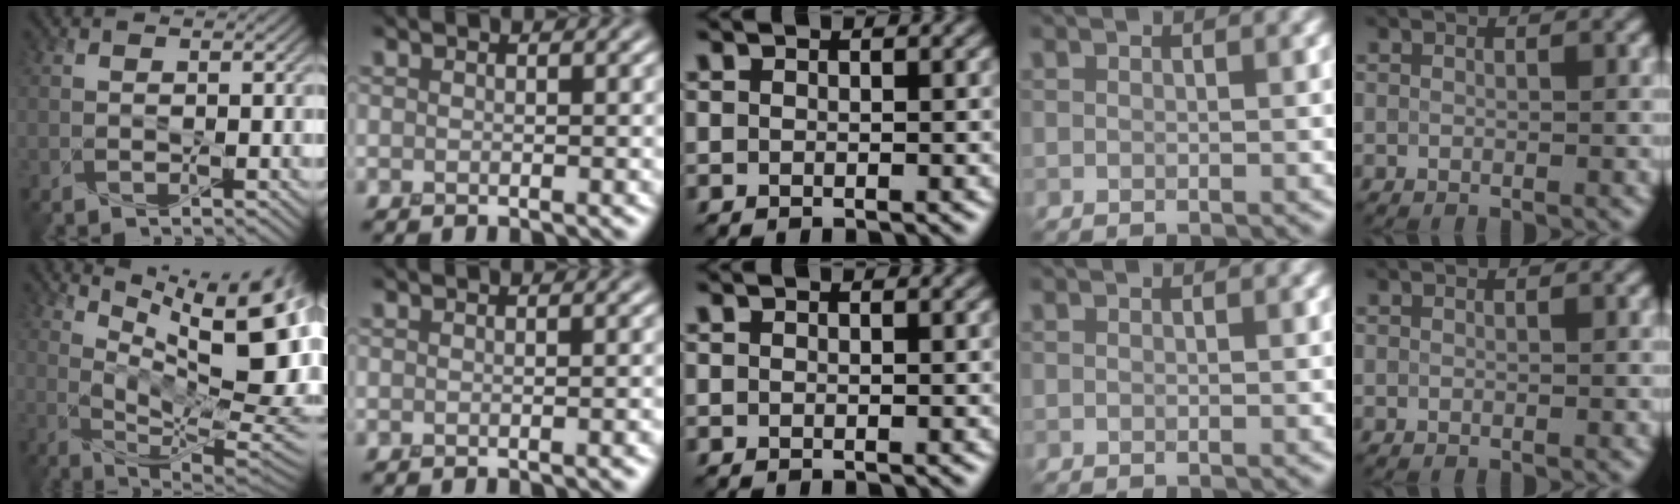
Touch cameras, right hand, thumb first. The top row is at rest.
{"thumb": {"total": 14.6, "force": [6.7, 4.3, 12.3], "torque": [-0.199, -0.007, 0.126]}, "index": {"total": 1.2, "force": [-0.8, 0.2, 0.8], "torque": [-0.011, -0.002, -0.012]}}